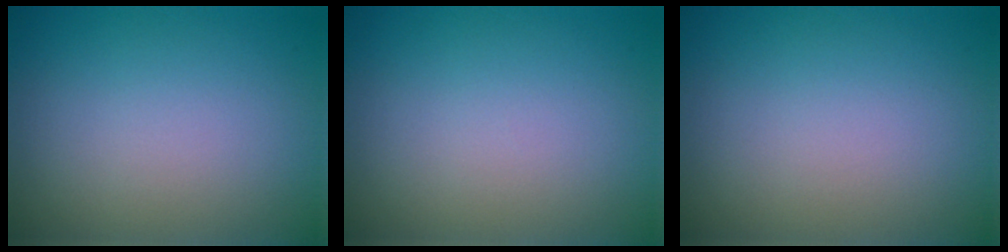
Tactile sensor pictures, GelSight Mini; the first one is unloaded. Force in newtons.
{"total": 0.0}
{"total": 0.0}